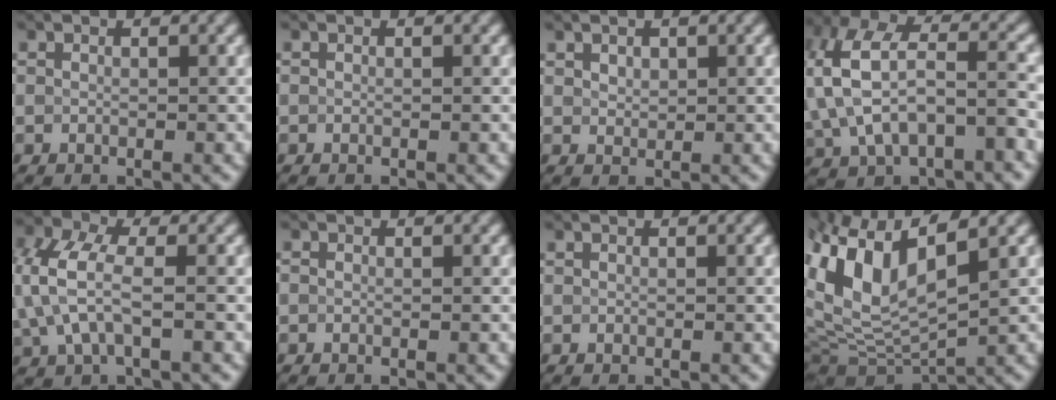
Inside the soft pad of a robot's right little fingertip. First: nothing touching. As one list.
[{"total": 0.0}, {"total": 1.0, "force": [0.7, 0.6, 0.4], "torque": [-0.011, 0.001, 0.019]}, {"total": 9.6, "force": [-0.4, 5.6, 7.8], "torque": [-0.176, 0.018, -0.016]}, {"total": 5.4, "force": [0.2, 3.0, 4.5], "torque": [-0.118, 0.005, 0.003]}, {"total": 0.0}, {"total": 0.0}, {"total": 10.4, "force": [4.1, 4.6, 8.3], "torque": [-0.178, 0.016, 0.076]}]